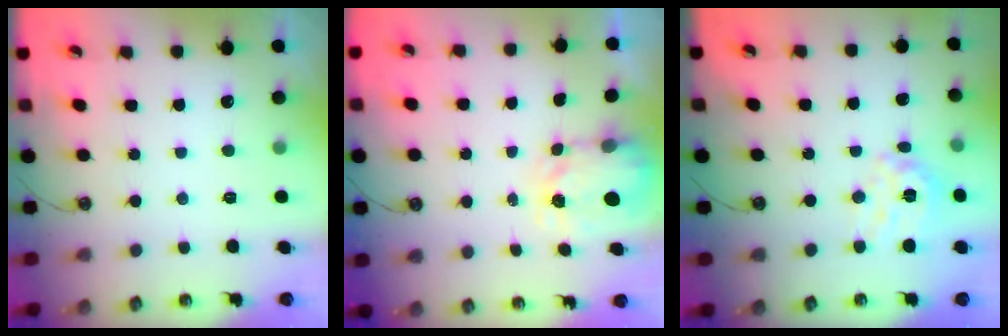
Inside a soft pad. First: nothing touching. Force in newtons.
{"total": 3.6, "press": 3.6, "slide": 0.4}
{"total": 13.2, "press": 13.2, "slide": 1.1}